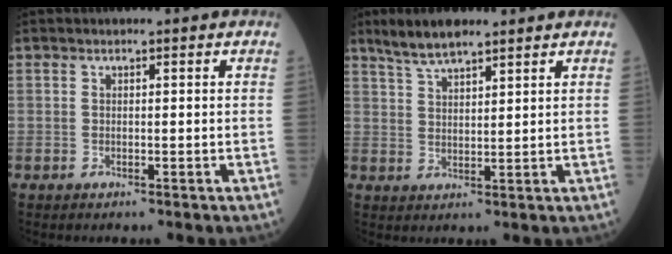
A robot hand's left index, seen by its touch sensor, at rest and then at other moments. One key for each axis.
{"total": 6.3, "fx": 5.1, "fy": 1.4, "fz": 3.3, "tx": -0.078, "ty": 0.016, "tz": 0.100}